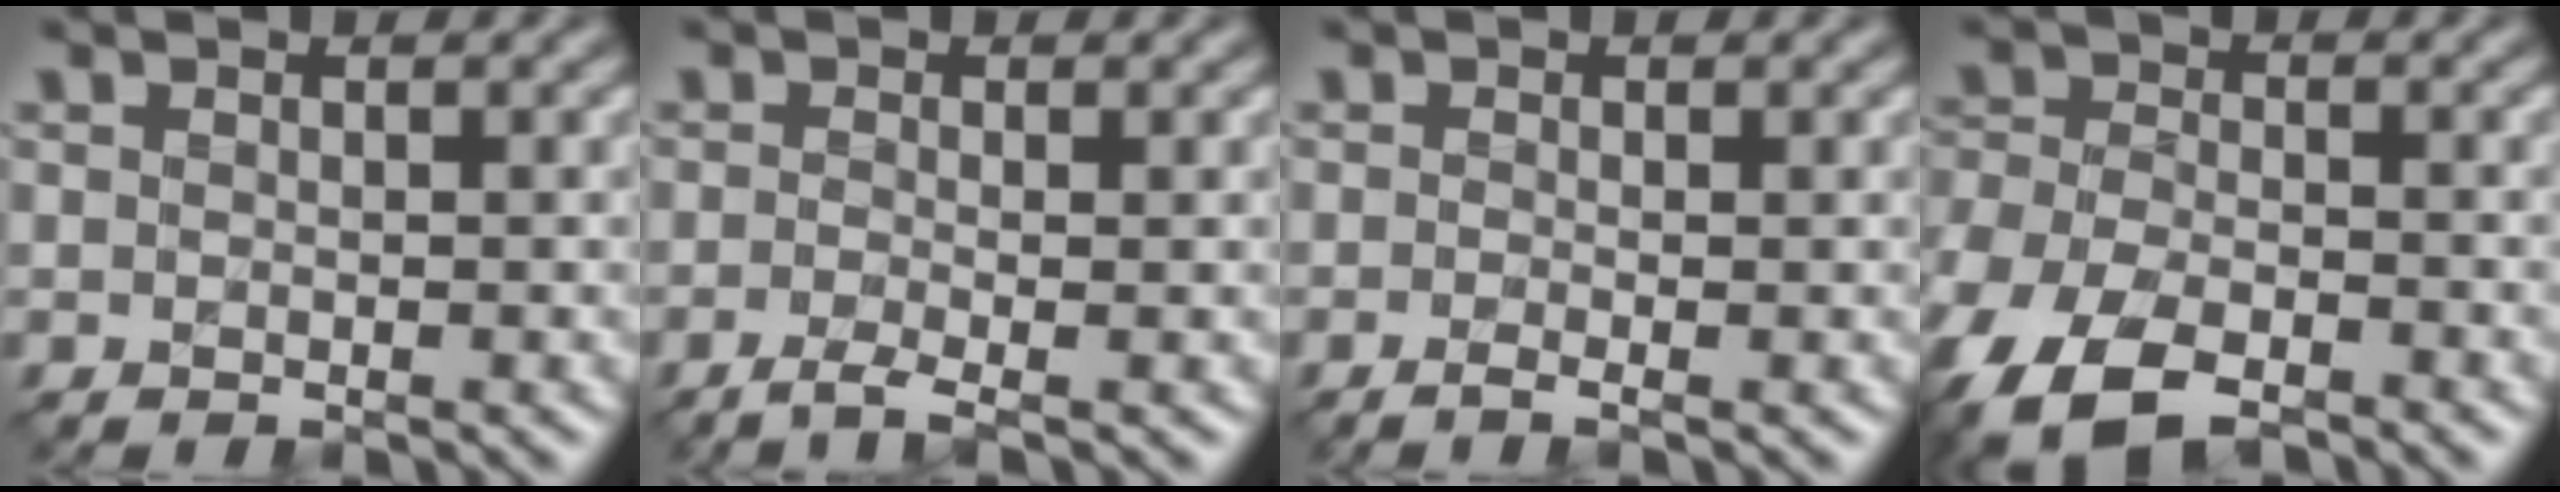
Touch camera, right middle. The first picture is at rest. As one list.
[{"total": 1.8, "force": [-0.8, 0.4, 1.5], "torque": [-0.026, -0.003, -0.029]}, {"total": 1.1, "force": [-0.3, 0.3, 1.0], "torque": [-0.013, -0.002, -0.015]}, {"total": 9.2, "force": [-6.2, 4.1, 5.4], "torque": [-0.113, -0.017, -0.122]}]